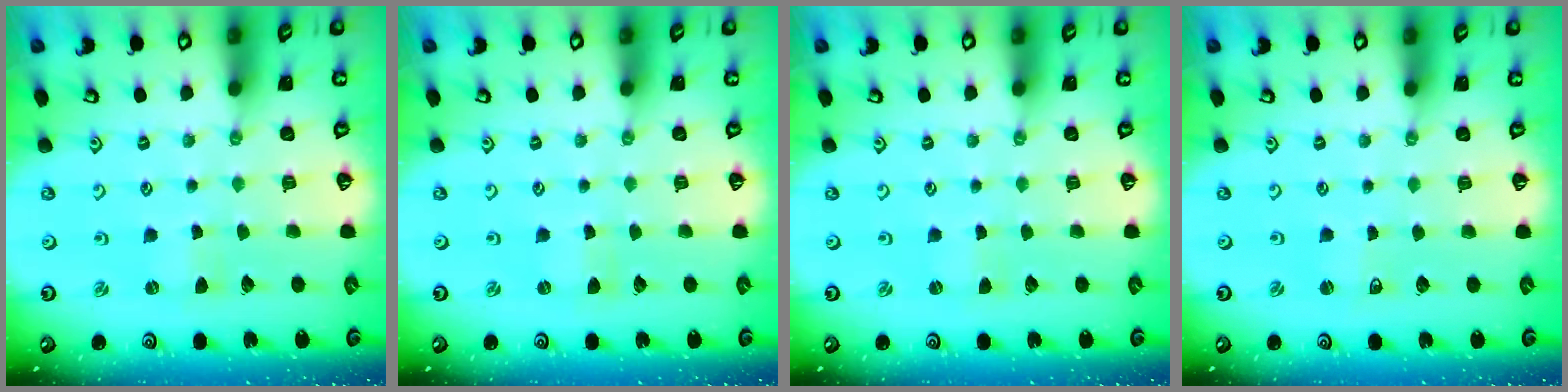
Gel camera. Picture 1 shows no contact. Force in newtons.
{"total": 0.0}
{"total": 0.0}
{"total": 1.2, "press": 1.2, "slide": 0.0}